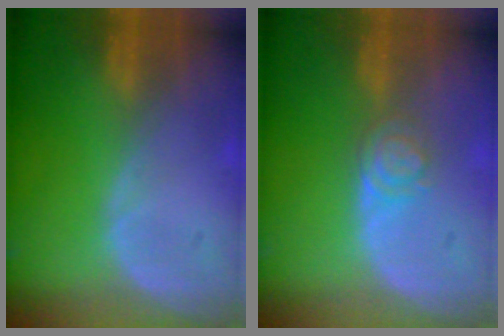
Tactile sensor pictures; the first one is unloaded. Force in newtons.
{"total": 3.8, "press": 3.4, "slide": 1.7}